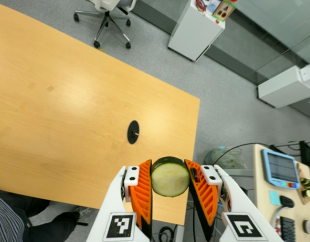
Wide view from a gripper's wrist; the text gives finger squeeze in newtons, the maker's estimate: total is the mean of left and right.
{"total": 12.0, "left": 11.2, "right": 12.8}